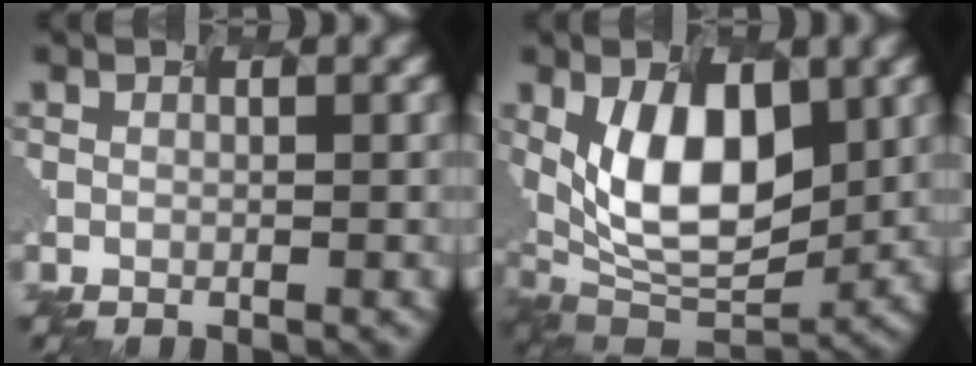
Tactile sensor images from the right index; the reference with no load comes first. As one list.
[{"total": 9.1, "force": [0.7, 5.1, 7.5], "torque": [-0.136, -0.008, 0.011]}]